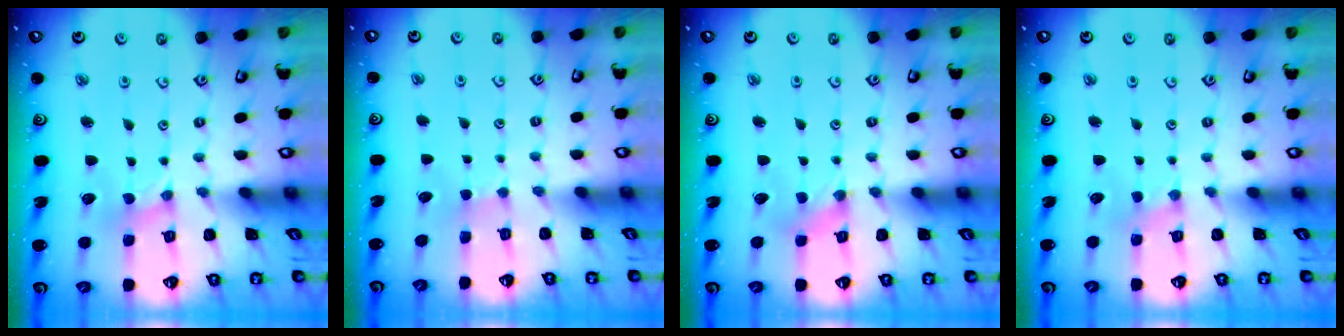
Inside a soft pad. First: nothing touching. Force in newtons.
{"total": 2.2, "press": 2.2, "slide": 0.4}
{"total": 0.8, "press": 0.8, "slide": 0.2}
{"total": 1.8, "press": 1.7, "slide": 0.4}